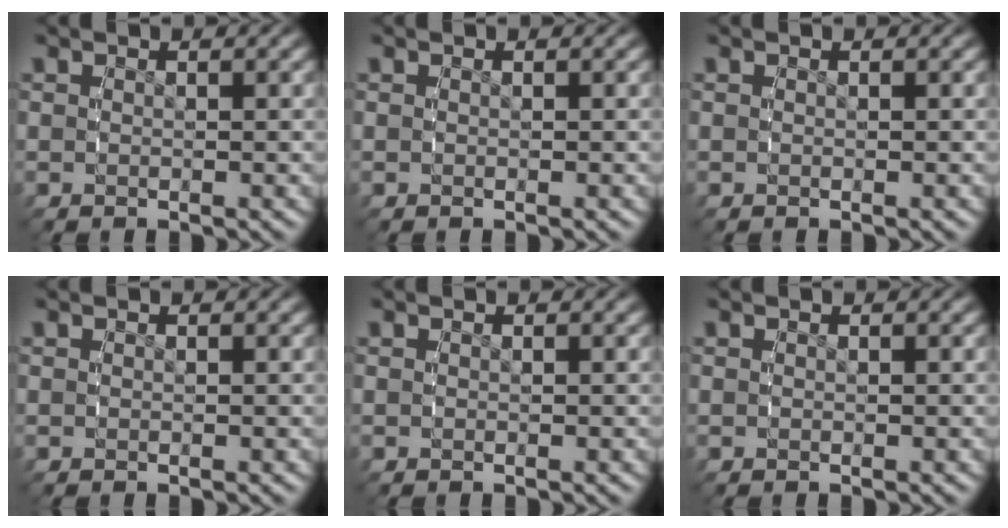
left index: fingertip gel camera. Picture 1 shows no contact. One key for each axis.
{"total": 0.0}
{"total": 0.0}
{"total": 0.0}
{"total": 0.0}
{"total": 0.0}